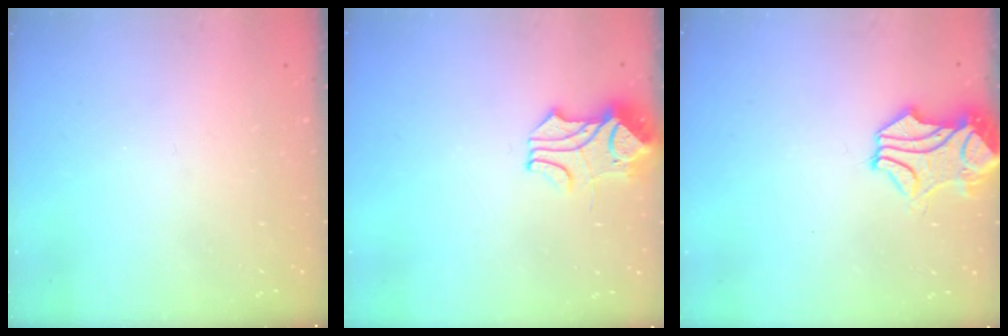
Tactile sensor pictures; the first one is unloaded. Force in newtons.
{"total": 2.0, "press": 1.8, "slide": 1.0}
{"total": 1.6, "press": 1.1, "slide": 1.2}